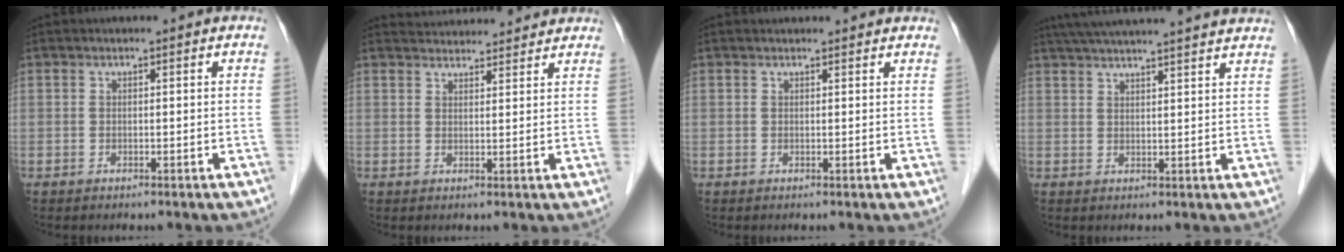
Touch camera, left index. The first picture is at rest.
{"total": 8.2, "force": [8.0, 1.3, 1.2], "torque": [-0.015, 0.027, 0.102]}
{"total": 4.2, "force": [4.0, 1.0, 0.9], "torque": [-0.010, 0.023, 0.042]}
{"total": 19.8, "force": [17.9, 0.3, 8.3], "torque": [-0.140, 0.024, 0.239]}